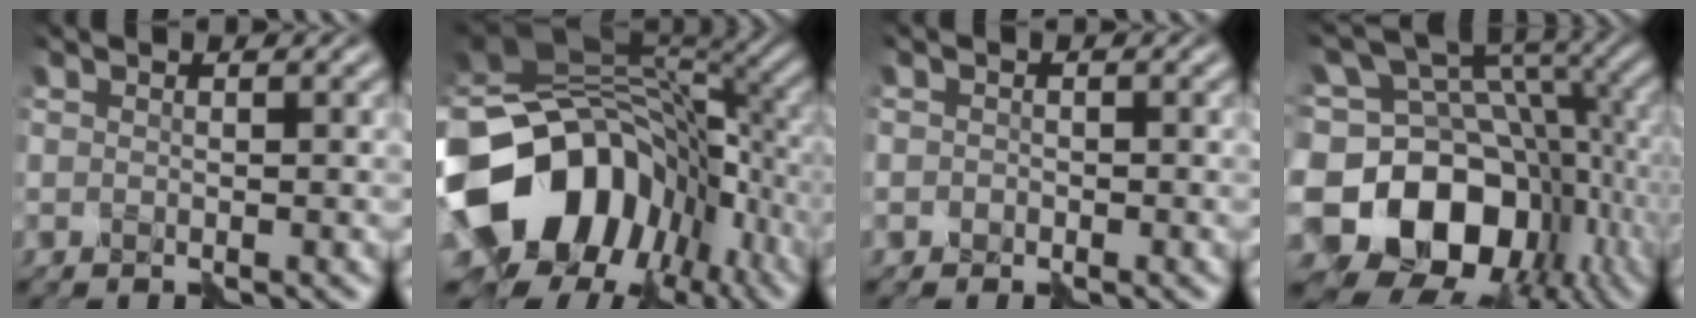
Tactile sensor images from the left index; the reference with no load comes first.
{"total": 17.8, "force": [-5.9, 13.9, 9.5], "torque": [-0.191, -0.002, -0.101]}
{"total": 0.5, "force": [-0.2, 0.5, 0.0], "torque": [0.005, -0.001, -0.006]}
{"total": 13.8, "force": [-3.2, 10.4, 8.5], "torque": [-0.152, 0.004, -0.069]}